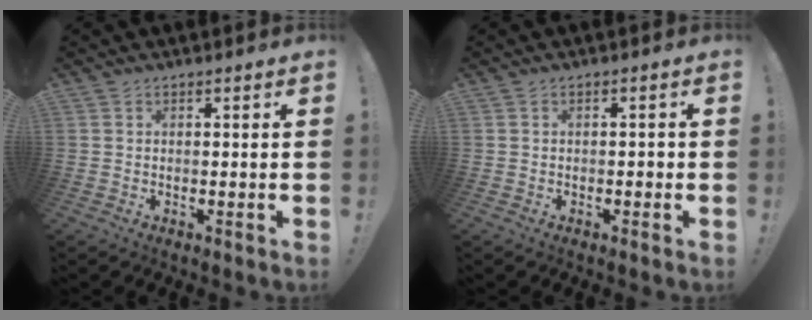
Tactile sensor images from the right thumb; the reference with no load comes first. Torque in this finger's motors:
{"motor_torque": [0.11, 0.16, 0.10, -0.08, 0.00]}